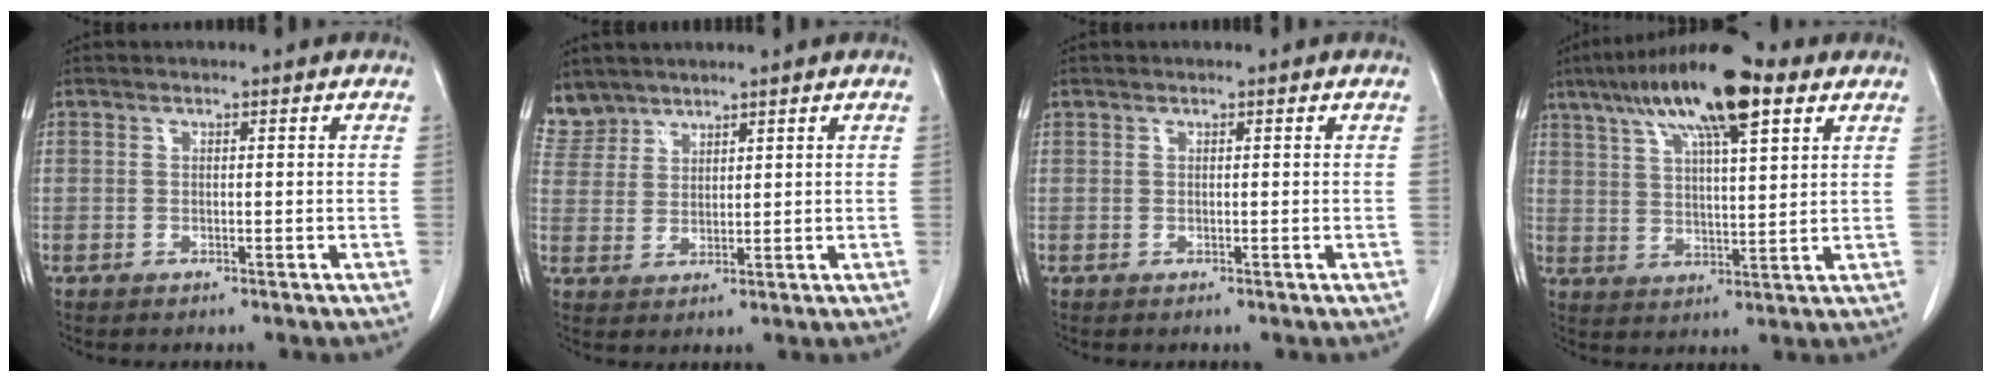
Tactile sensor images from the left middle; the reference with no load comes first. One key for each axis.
{"total": 4.8, "fx": 4.4, "fy": 1.9, "fz": -0.4, "tx": 0.009, "ty": 0.006, "tz": 0.097}
{"total": 0.0}
{"total": 16.3, "fx": 9.6, "fy": 3.3, "fz": 12.7, "tx": -0.233, "ty": 0.032, "tz": 0.162}